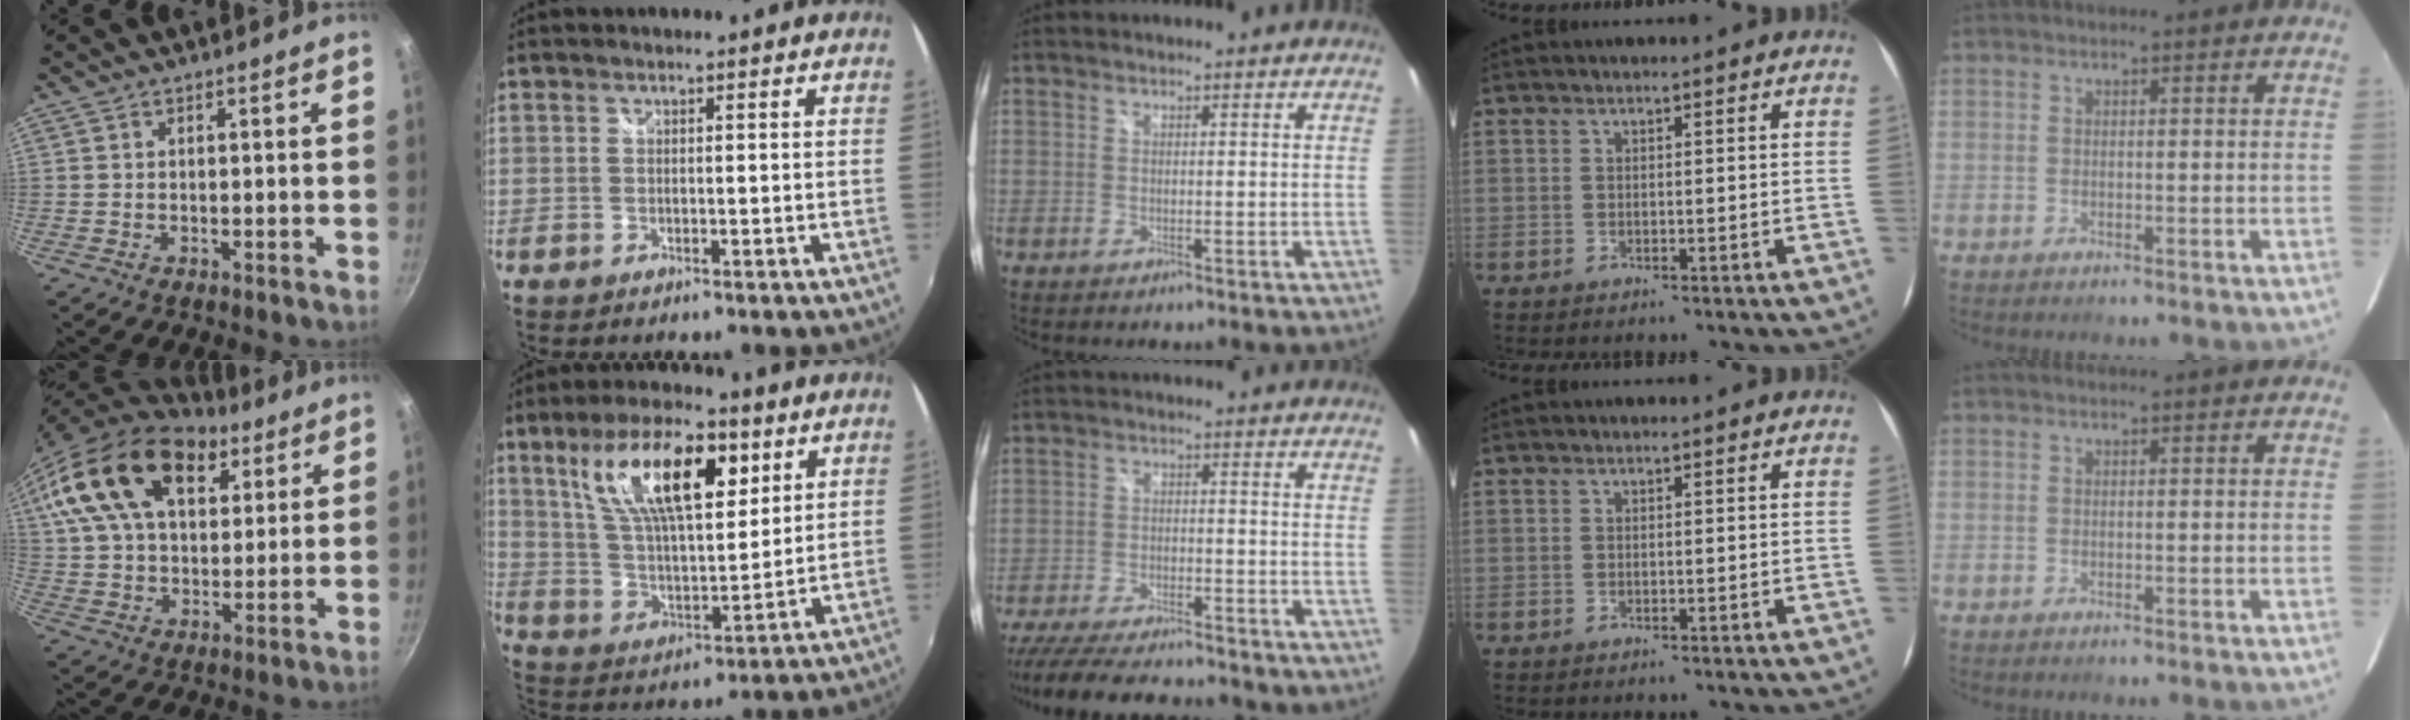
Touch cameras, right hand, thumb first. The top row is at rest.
{"thumb": {"total": 24.9, "force": [13.0, 14.3, 15.7], "torque": [-0.276, -0.006, 0.226]}, "index": {"total": 18.9, "force": [8.8, 7.5, 14.9], "torque": [-0.268, 0.015, 0.164]}, "middle": {"total": 19.0, "force": [-15.9, 5.3, 9.0], "torque": [-0.184, -0.027, -0.243]}}